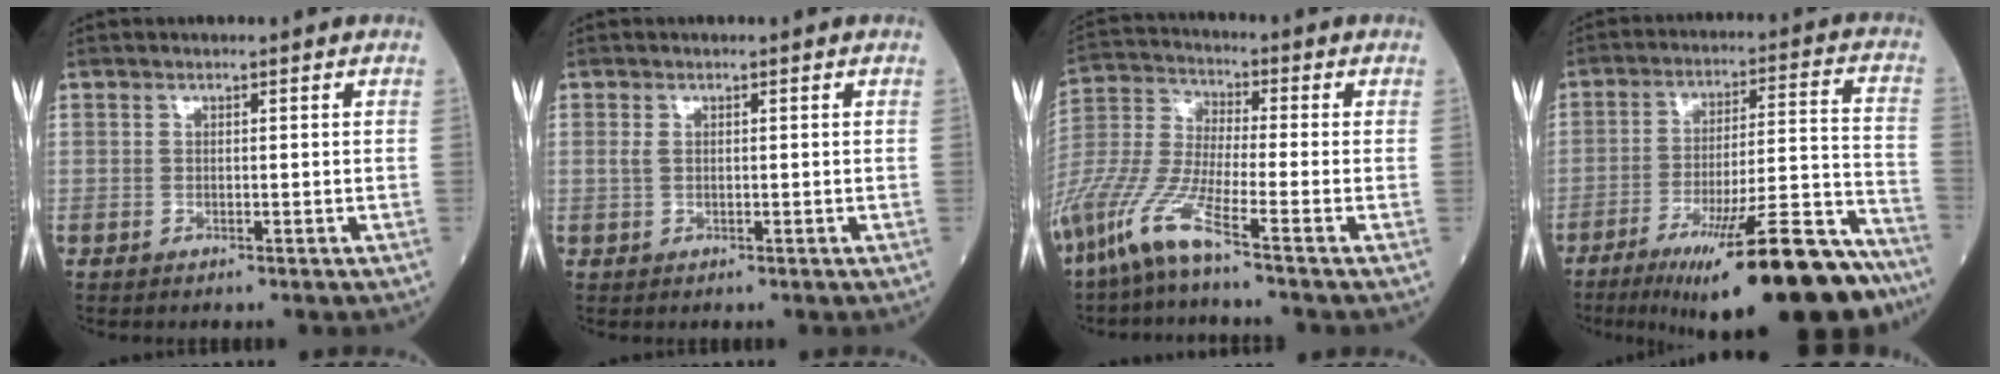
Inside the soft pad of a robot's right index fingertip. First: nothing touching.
{"total": 0.9, "force": [0.2, 0.6, 0.7], "torque": [-0.021, 0.005, 0.004]}
{"total": 13.3, "force": [-8.8, 0.1, 10.0], "torque": [-0.227, -0.026, -0.180]}
{"total": 23.7, "force": [-17.6, 1.9, 15.8], "torque": [-0.168, 0.008, -0.273]}